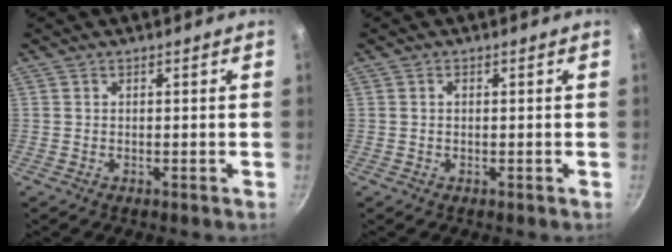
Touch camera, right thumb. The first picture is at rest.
{"total": 0.7, "force": [0.1, 0.5, 0.5], "torque": [-0.009, 0.004, 0.002]}